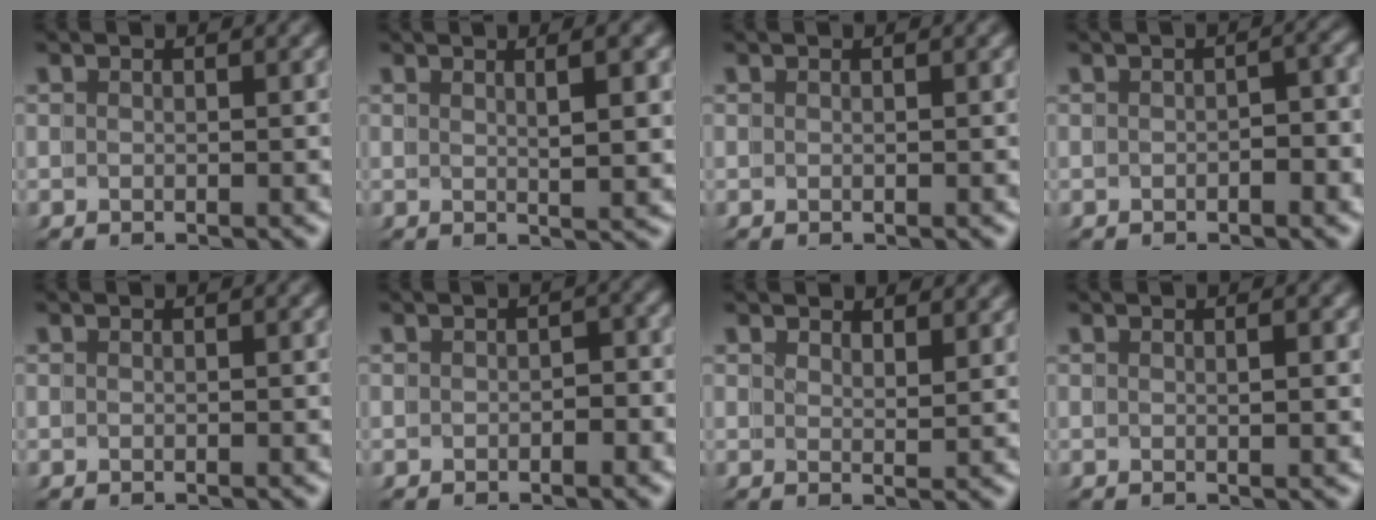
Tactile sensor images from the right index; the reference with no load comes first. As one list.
[{"total": 2.0, "force": [0.9, -1.4, 1.1], "torque": [-0.009, -0.002, 0.022]}, {"total": 0.0}, {"total": 1.0, "force": [-0.7, 0.3, 0.6], "torque": [-0.002, 0.002, -0.015]}, {"total": 0.0}, {"total": 1.0, "force": [-0.8, 0.6, 0.1], "torque": [0.011, -0.001, -0.016]}, {"total": 2.5, "force": [2.3, -0.6, -0.7], "torque": [0.010, -0.011, 0.041]}, {"total": 0.7, "force": [0.0, -0.7, 0.2], "torque": [0.000, -0.006, 0.006]}]